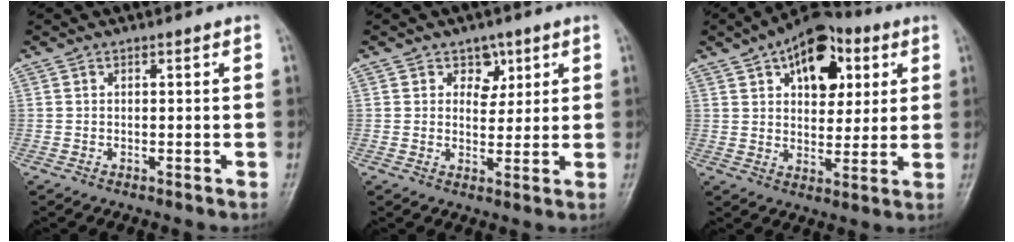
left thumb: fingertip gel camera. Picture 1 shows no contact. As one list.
[{"total": 4.6, "force": [2.1, 3.5, 2.0], "torque": [0.005, -0.009, 0.030]}, {"total": 14.9, "force": [6.0, 8.9, 10.3], "torque": [-0.106, -0.005, 0.091]}]